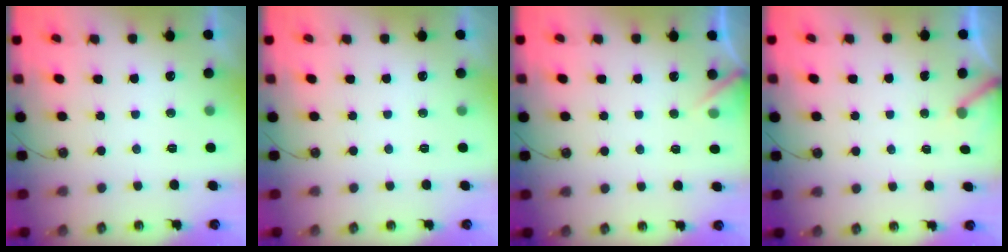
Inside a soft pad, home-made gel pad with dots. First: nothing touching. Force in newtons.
{"total": 0.0}
{"total": 5.8, "press": 5.8, "slide": 0.8}
{"total": 3.0, "press": 3.0, "slide": 0.3}